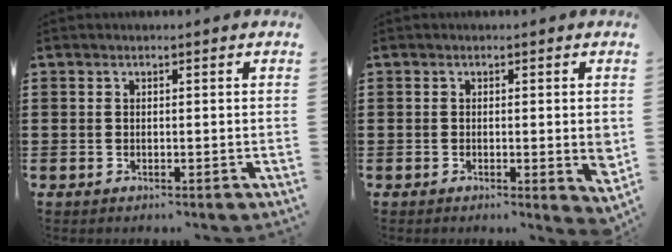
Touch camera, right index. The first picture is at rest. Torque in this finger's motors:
{"motor_torque": [0.90, 1.24, 0.09, 0.01]}